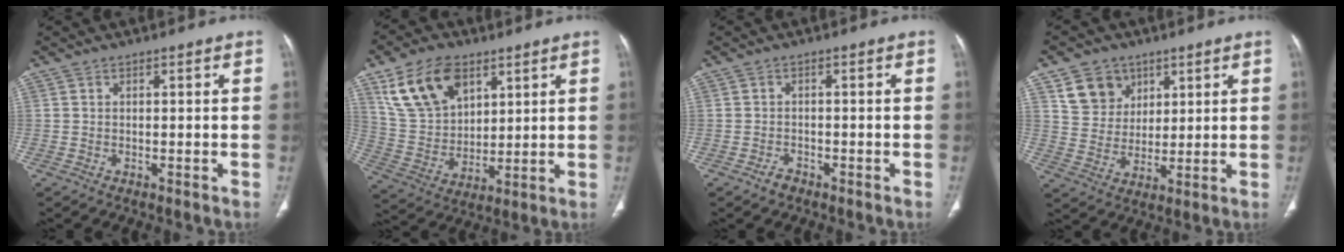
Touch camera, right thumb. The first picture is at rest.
{"total": 15.0, "force": [7.9, 9.4, 8.7], "torque": [-0.135, -0.023, 0.165]}
{"total": 1.7, "force": [-1.2, 1.0, 0.6], "torque": [-0.013, 0.006, -0.021]}
{"total": 8.9, "force": [4.8, 7.1, 2.5], "torque": [-0.013, -0.023, 0.093]}